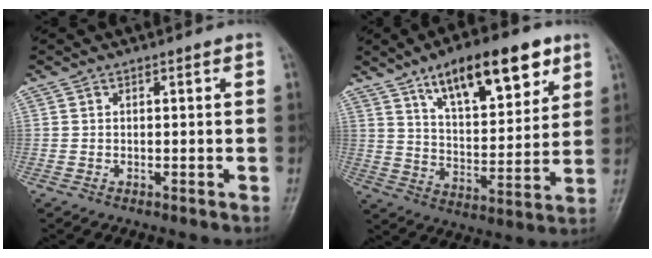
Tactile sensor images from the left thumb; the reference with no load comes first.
{"total": 18.1, "force": [10.3, 7.1, 13.1], "torque": [-0.167, -0.040, 0.170]}